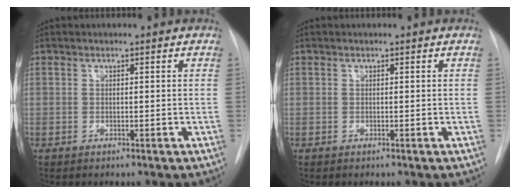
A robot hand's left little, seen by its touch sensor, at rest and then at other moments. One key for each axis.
{"total": 0.0}